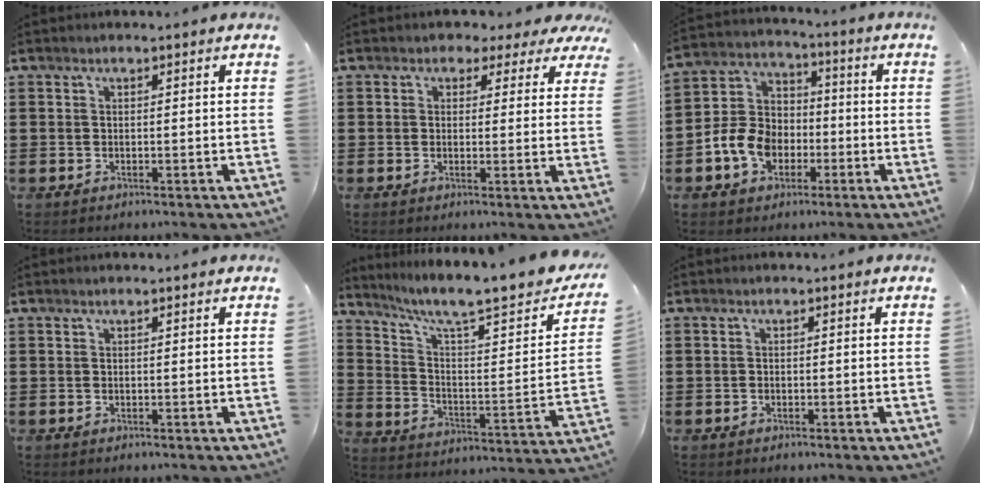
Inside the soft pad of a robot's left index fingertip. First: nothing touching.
{"total": 2.1, "force": [1.2, 1.6, 0.6], "torque": [-0.015, 0.004, 0.018]}
{"total": 8.8, "force": [-3.4, 6.9, 4.3], "torque": [-0.126, 0.017, -0.071]}
{"total": 0.0}
{"total": 8.3, "force": [6.4, 1.0, 5.2], "torque": [-0.113, -0.050, 0.098]}
{"total": 0.5, "force": [-0.4, 0.3, 0.0], "torque": [-0.003, 0.000, -0.008]}